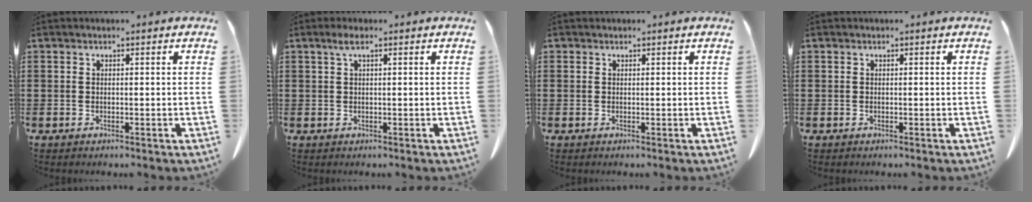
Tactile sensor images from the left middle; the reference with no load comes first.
{"total": 1.6, "force": [0.6, 0.3, 1.5], "torque": [-0.031, 0.004, 0.010]}
{"total": 0.0}
{"total": 0.0}